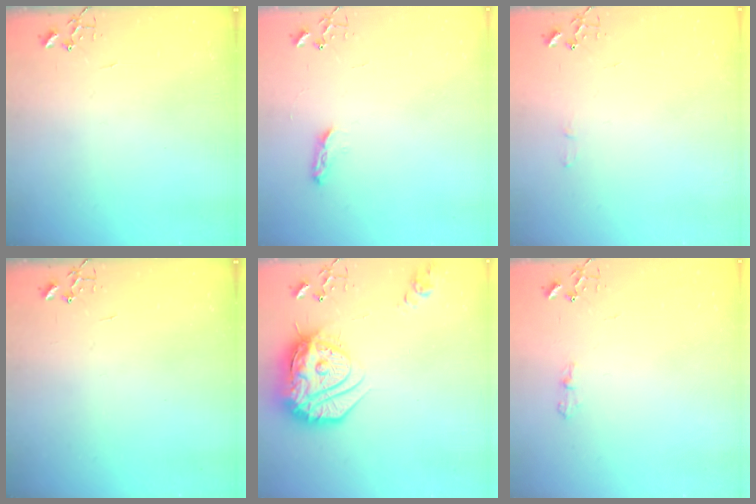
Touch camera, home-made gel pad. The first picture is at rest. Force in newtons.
{"total": 5.3, "press": 5.2, "slide": 0.6}
{"total": 4.5, "press": 4.5, "slide": 0.4}
{"total": 0.0}
{"total": 23.9, "press": 23.8, "slide": 2.1}
{"total": 6.1, "press": 6.1, "slide": 0.6}